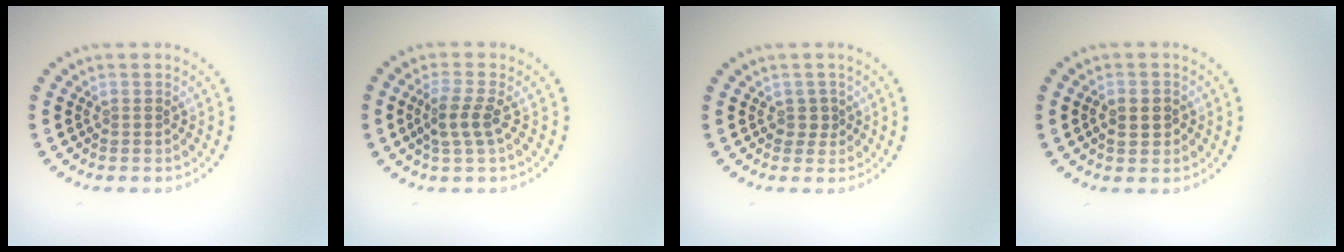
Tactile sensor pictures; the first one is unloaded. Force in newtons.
{"total": 2.3, "press": 1.9, "slide": 1.2}
{"total": 1.0, "press": 0.8, "slide": 0.6}
{"total": 1.8, "press": 1.8, "slide": 0.2}